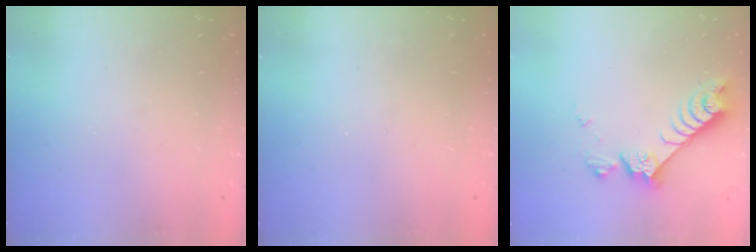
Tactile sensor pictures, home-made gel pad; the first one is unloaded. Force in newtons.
{"total": 0.0}
{"total": 7.4, "press": 7.3, "slide": 1.1}